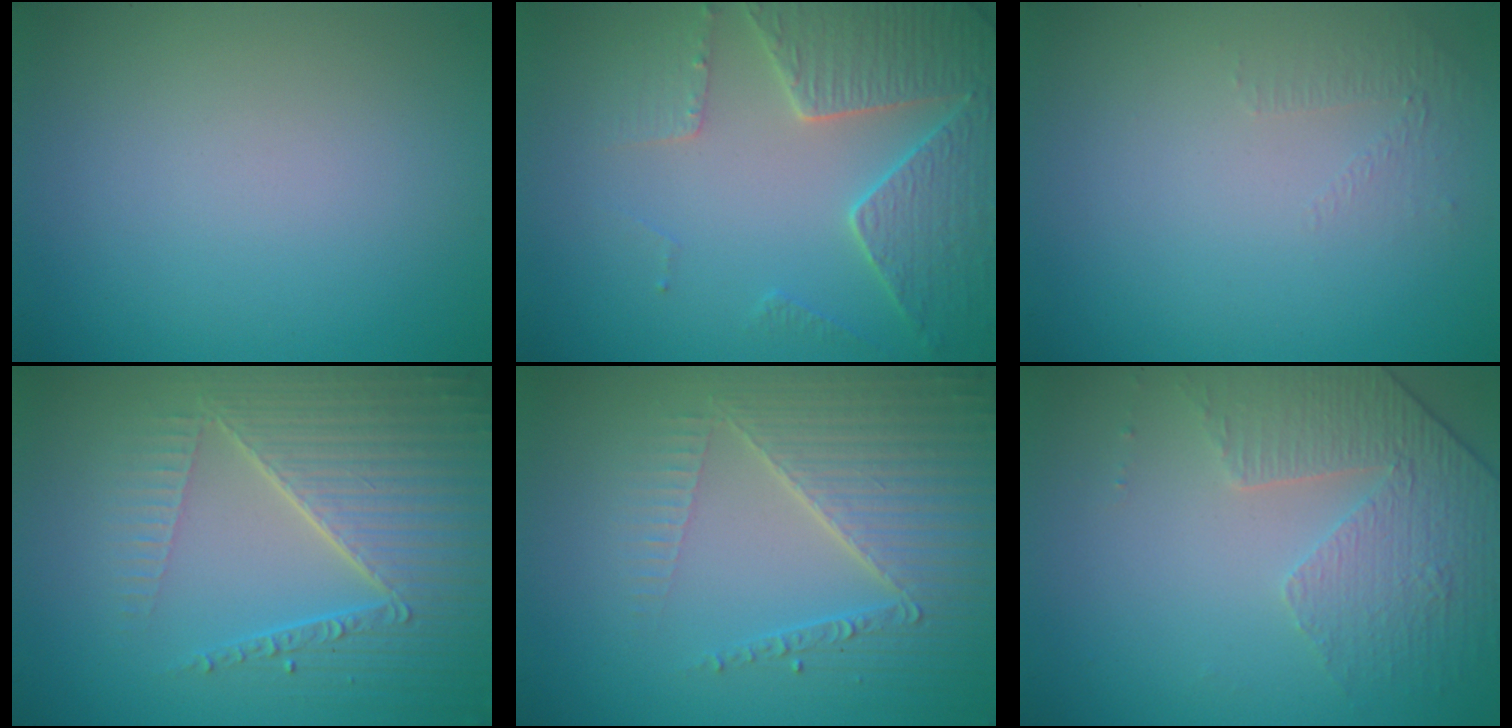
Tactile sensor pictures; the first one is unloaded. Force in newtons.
{"total": 5.0, "press": 4.5, "slide": 2.2}
{"total": 0.9, "press": 0.4, "slide": 0.8}
{"total": 6.9, "press": 5.3, "slide": 4.4}
{"total": 5.3, "press": 4.5, "slide": 2.9}
{"total": 4.7, "press": 3.2, "slide": 3.4}